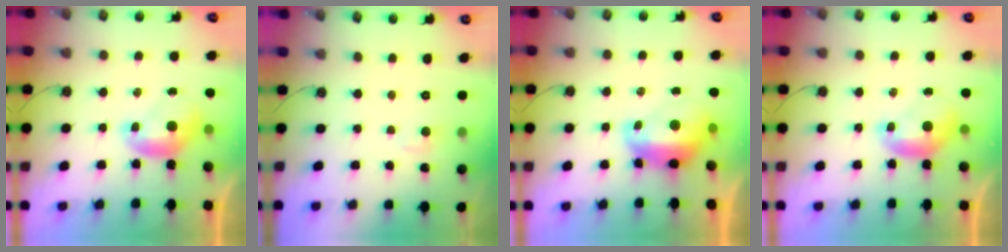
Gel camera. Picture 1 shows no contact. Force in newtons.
{"total": 1.6, "press": 1.5, "slide": 0.6}
{"total": 2.9, "press": 2.8, "slide": 0.7}
{"total": 0.0}